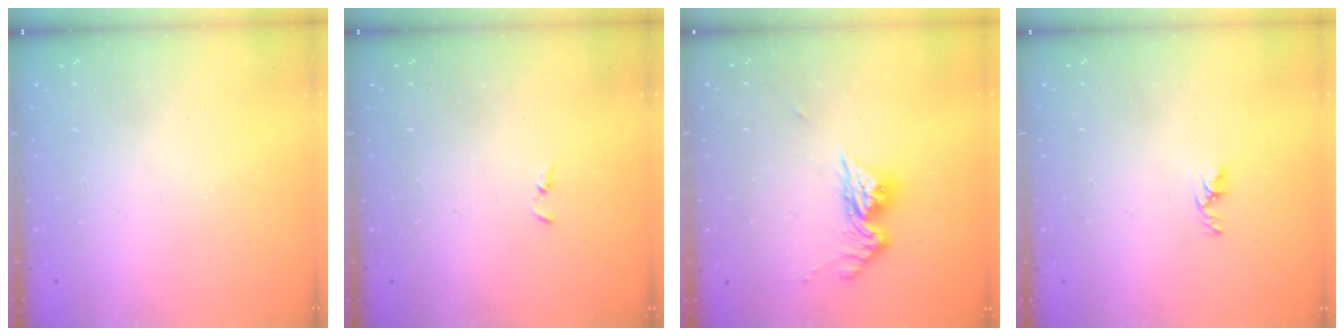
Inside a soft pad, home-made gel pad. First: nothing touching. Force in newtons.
{"total": 1.3, "press": 1.2, "slide": 0.3}
{"total": 10.3, "press": 10.3, "slide": 1.0}
{"total": 3.3, "press": 3.3, "slide": 0.5}